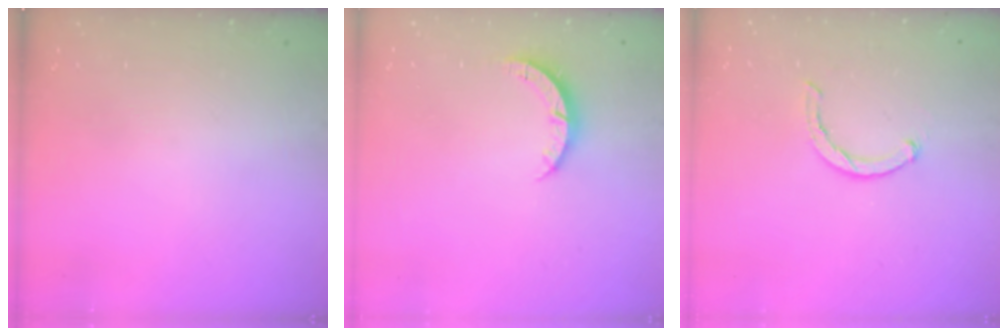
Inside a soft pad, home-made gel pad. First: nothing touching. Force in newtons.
{"total": 4.0, "press": 4.0, "slide": 0.3}
{"total": 1.8, "press": 1.8, "slide": 0.4}